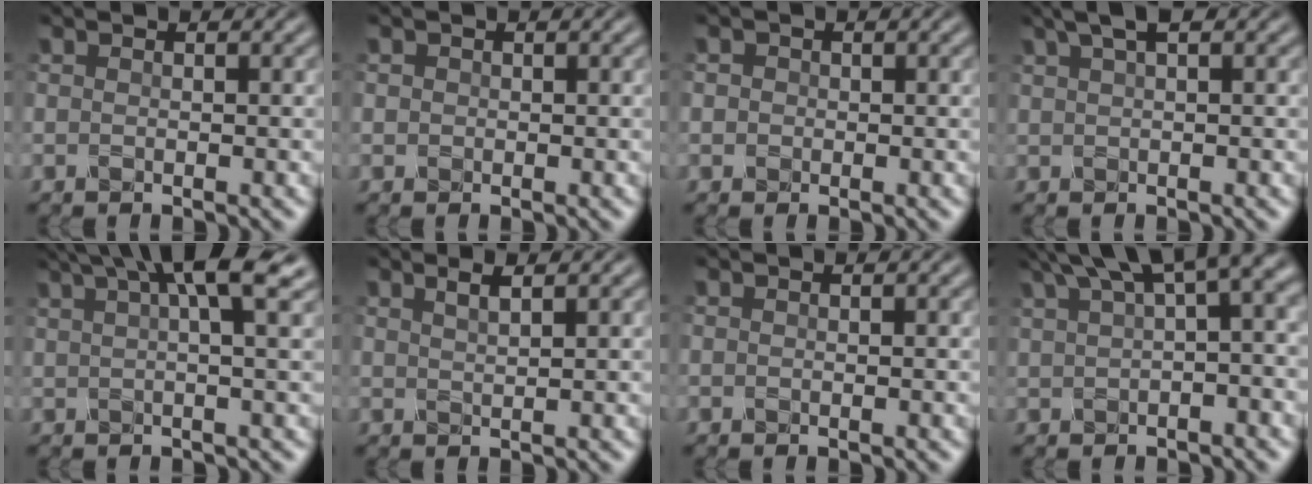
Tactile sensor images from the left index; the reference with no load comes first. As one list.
[{"total": 0.8, "force": [0.0, -0.4, -0.8], "torque": [0.002, 0.000, 0.009]}, {"total": 0.7, "force": [-0.2, 0.2, -0.7], "torque": [0.005, 0.000, 0.007]}, {"total": 1.8, "force": [1.3, -0.1, 1.2], "torque": [-0.022, 0.007, 0.028]}, {"total": 7.1, "force": [3.9, 0.9, 5.9], "torque": [-0.048, 0.028, 0.049]}, {"total": 1.1, "force": [1.1, -0.4, 0.0], "torque": [-0.007, 0.009, 0.023]}, {"total": 0.0}, {"total": 7.2, "force": [3.3, 1.5, 6.3], "torque": [-0.073, 0.030, 0.062]}]